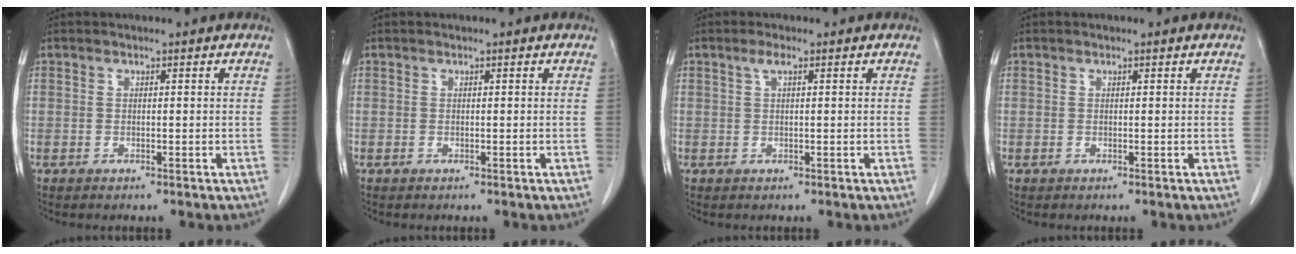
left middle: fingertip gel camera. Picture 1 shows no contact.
{"total": 0.0}
{"total": 1.5, "force": [0.8, 0.1, 1.2], "torque": [-0.031, 0.007, 0.015]}
{"total": 0.0}